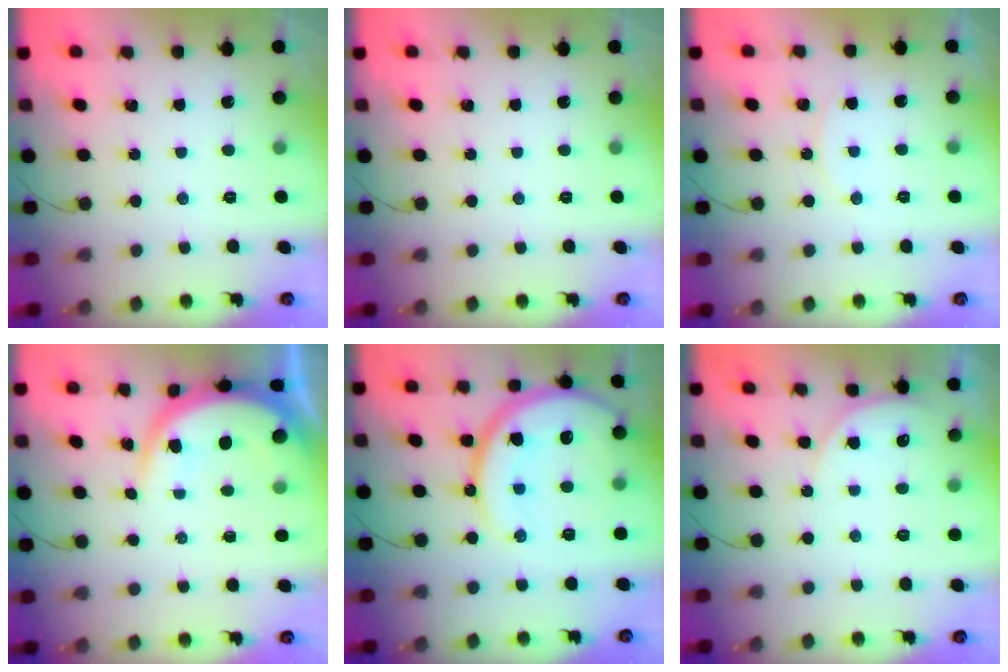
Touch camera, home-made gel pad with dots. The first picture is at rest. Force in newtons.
{"total": 0.0}
{"total": 4.8, "press": 4.8, "slide": 0.4}
{"total": 9.1, "press": 9.0, "slide": 1.1}
{"total": 18.3, "press": 18.2, "slide": 2.0}
{"total": 5.1, "press": 5.1, "slide": 0.4}